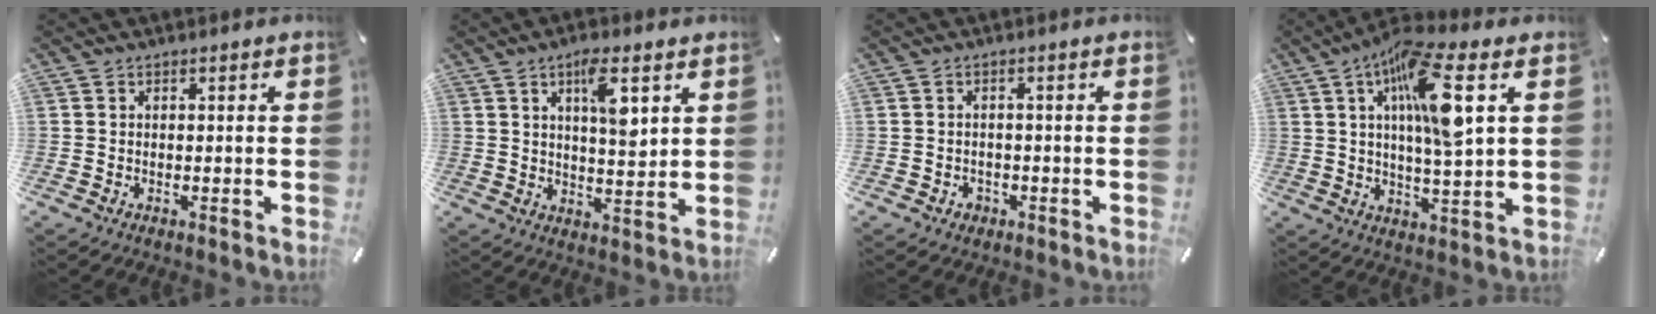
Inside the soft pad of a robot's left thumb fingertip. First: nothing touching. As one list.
[{"total": 8.5, "force": [4.1, 2.9, 6.9], "torque": [-0.102, -0.020, 0.062]}, {"total": 2.0, "force": [-1.0, 1.7, 0.5], "torque": [-0.011, 0.006, -0.022]}, {"total": 14.3, "force": [5.2, 3.1, 12.9], "torque": [-0.232, -0.009, 0.081]}]